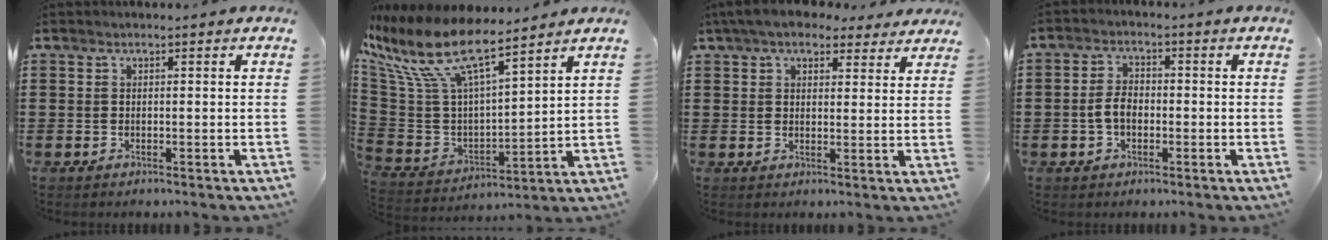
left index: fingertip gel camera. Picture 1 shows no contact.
{"total": 12.2, "force": [8.2, 3.4, 8.4], "torque": [-0.208, -0.050, 0.137]}
{"total": 5.6, "force": [4.7, 1.9, 2.4], "torque": [-0.063, -0.001, 0.087]}
{"total": 3.9, "force": [-0.8, 2.3, 3.1], "torque": [-0.072, 0.001, -0.020]}